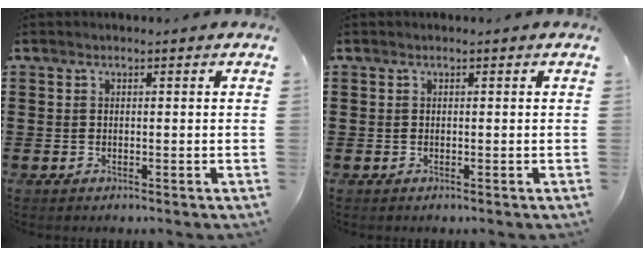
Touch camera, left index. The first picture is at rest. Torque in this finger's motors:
{"motor_torque": [-0.04, 0.00, -0.02, -0.01]}